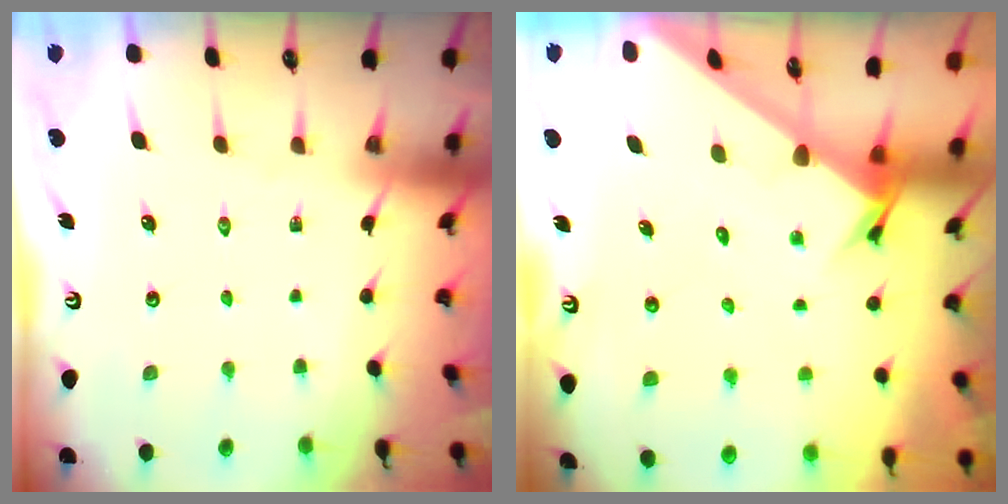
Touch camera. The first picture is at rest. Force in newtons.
{"total": 2.6, "press": 2.6, "slide": 0.2}